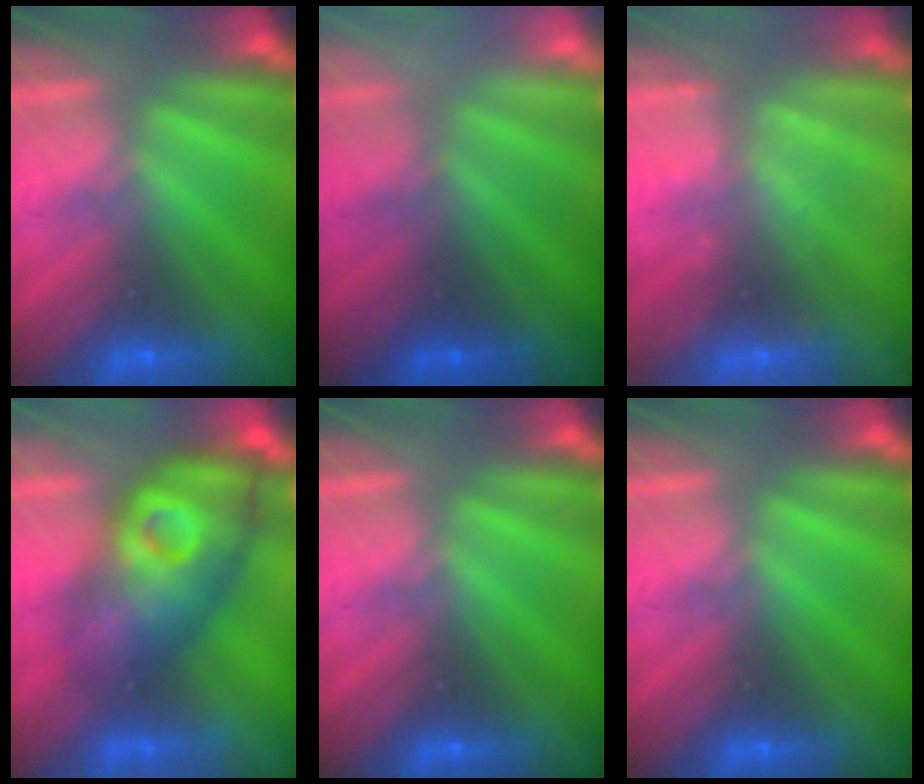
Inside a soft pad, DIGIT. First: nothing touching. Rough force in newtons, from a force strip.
{"total": 2.9}
{"total": 2.3}
{"total": 4.6}
{"total": 0.0}
{"total": 0.0}